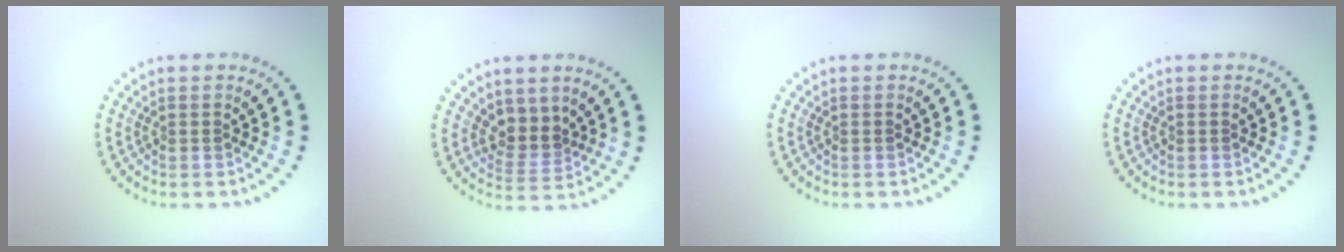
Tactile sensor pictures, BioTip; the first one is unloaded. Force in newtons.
{"total": 2.7, "press": 2.0, "slide": 1.7}
{"total": 0.0}
{"total": 0.0}